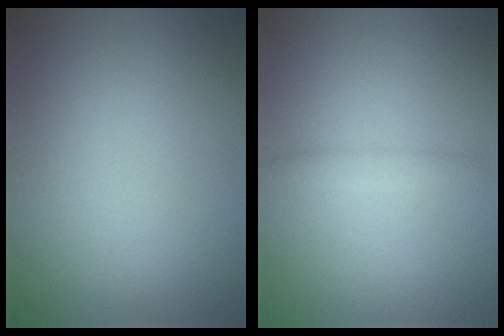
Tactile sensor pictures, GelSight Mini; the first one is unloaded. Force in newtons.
{"total": 1.0, "press": 1.0, "slide": 0.0}